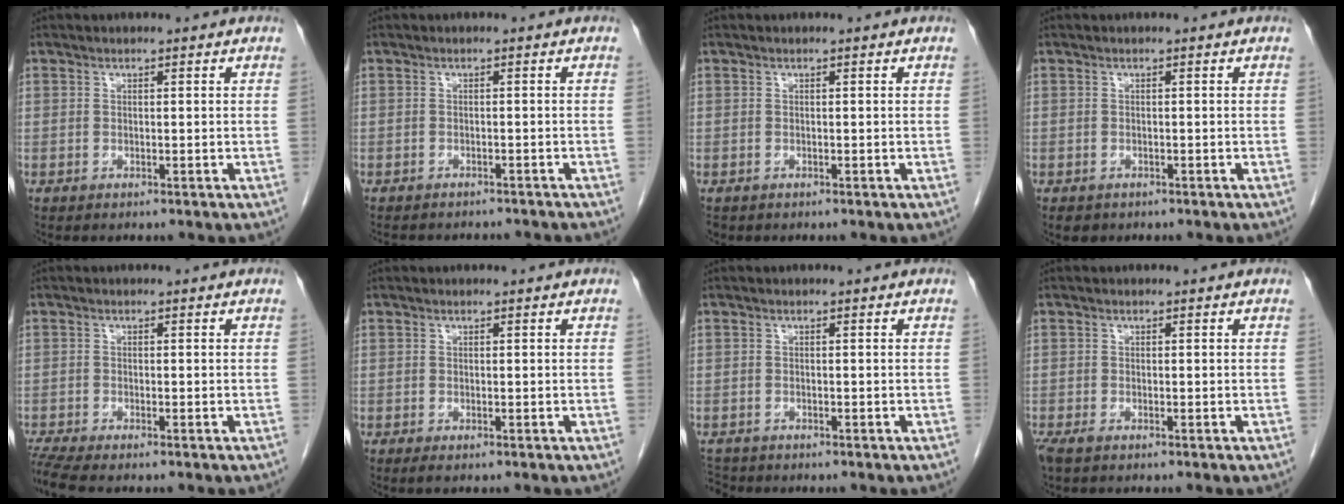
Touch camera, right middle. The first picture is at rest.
{"total": 8.0, "force": [-7.2, 2.4, 2.6], "torque": [-0.034, 0.002, -0.082]}
{"total": 0.8, "force": [-0.6, 0.5, 0.2], "torque": [-0.009, 0.001, -0.009]}
{"total": 1.6, "force": [-1.1, 1.1, 0.4], "torque": [-0.009, 0.001, -0.012]}
{"total": 3.2, "force": [-2.8, -0.4, 1.4], "torque": [-0.032, -0.012, -0.057]}
{"total": 0.6, "force": [-0.4, 0.1, 0.4], "torque": [-0.009, -0.002, -0.005]}
{"total": 2.1, "force": [-2.0, 0.7, -0.1], "torque": [-0.002, -0.007, -0.036]}
{"total": 1.7, "force": [-1.2, 0.5, 1.1], "torque": [-0.025, -0.006, -0.021]}